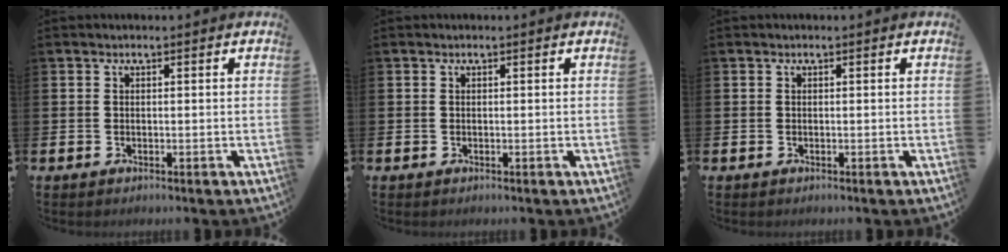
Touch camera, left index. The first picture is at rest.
{"total": 0.0}
{"total": 0.0}